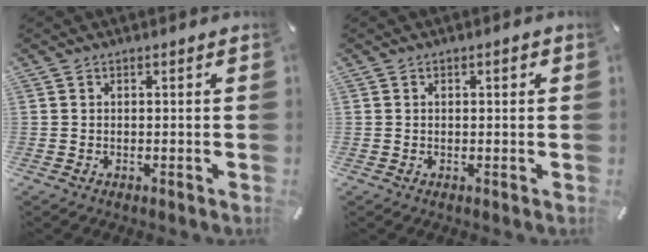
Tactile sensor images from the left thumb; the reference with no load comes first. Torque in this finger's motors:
{"motor_torque": [0.15, 0.05, 0.04, -0.10, 0.02]}